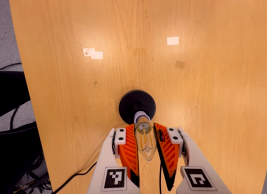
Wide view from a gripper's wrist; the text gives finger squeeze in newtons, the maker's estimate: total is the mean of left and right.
{"total": 17.0, "left": 18.0, "right": 16.1}